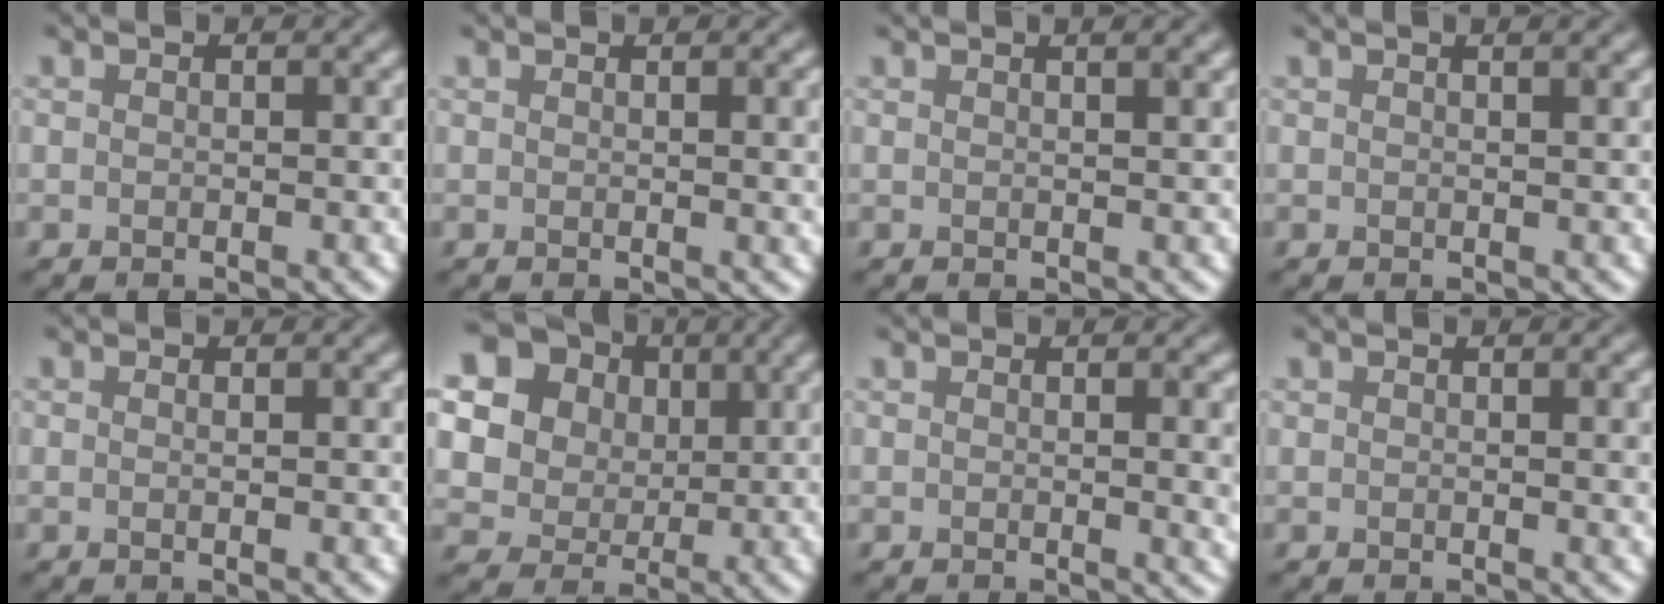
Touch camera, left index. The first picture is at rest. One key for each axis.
{"total": 2.6, "fx": 1.0, "fy": 0.9, "fz": 2.3, "tx": -0.017, "ty": 0.005, "tz": 0.013}
{"total": 3.5, "fx": 2.1, "fy": 1.5, "fz": 2.4, "tx": -0.005, "ty": 0.020, "tz": -0.006}
{"total": 2.6, "fx": 1.6, "fy": 1.0, "fz": 1.8, "tx": -0.004, "ty": 0.010, "tz": -0.005}
{"total": 0.8, "fx": 0.1, "fy": 0.2, "fz": 0.8, "tx": -0.011, "ty": -0.001, "tz": -0.001}
{"total": 19.5, "fx": 8.2, "fy": 16.0, "fz": 7.6, "tx": -0.215, "ty": 0.035, "tz": 0.134}
{"total": 3.1, "fx": 0.3, "fy": 1.0, "fz": 3.0, "tx": -0.022, "ty": 0.002, "tz": 0.001}
{"total": 2.0, "fx": 0.6, "fy": 0.6, "fz": 1.8, "tx": -0.014, "ty": 0.001, "tz": 0.009}